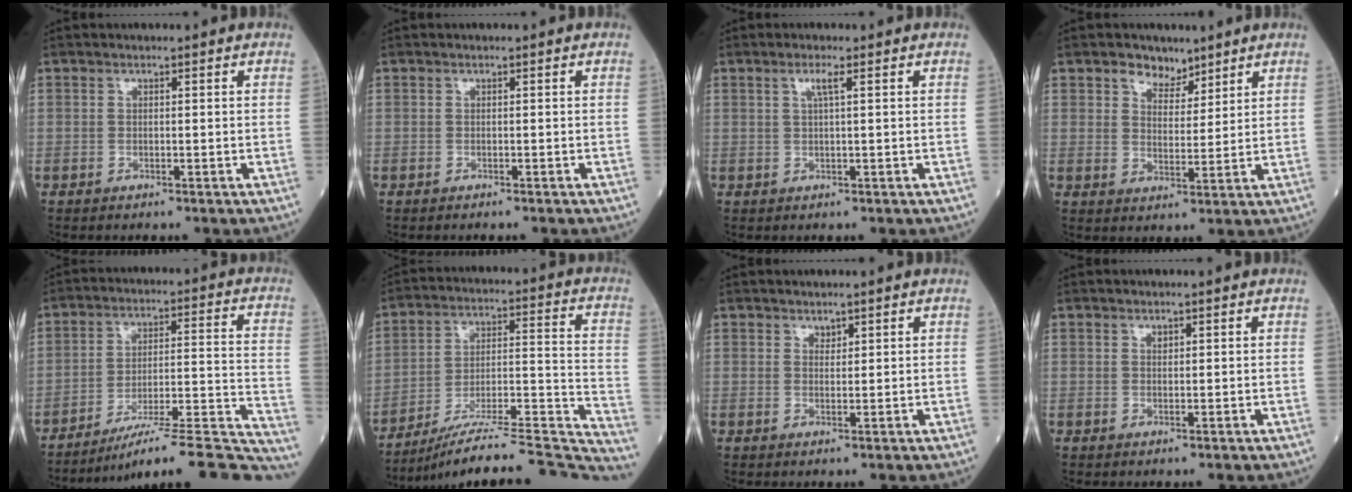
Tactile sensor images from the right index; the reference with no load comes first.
{"total": 0.8, "force": [-0.7, -0.1, 0.3], "torque": [-0.003, 0.000, -0.011]}
{"total": 1.8, "force": [0.7, -0.2, 1.7], "torque": [-0.036, 0.003, 0.014]}
{"total": 4.6, "force": [3.4, 2.7, 1.4], "torque": [-0.022, 0.001, 0.059]}
{"total": 21.6, "force": [-20.0, -0.3, 8.2], "torque": [-0.061, 0.018, -0.281]}
{"total": 23.9, "force": [-22.7, -0.7, 7.5], "torque": [-0.071, 0.012, -0.333]}
{"total": 1.0, "force": [0.8, 0.5, 0.3], "torque": [-0.003, -0.002, 0.014]}
{"total": 0.6, "force": [0.4, 0.3, 0.3], "torque": [-0.004, -0.002, 0.006]}